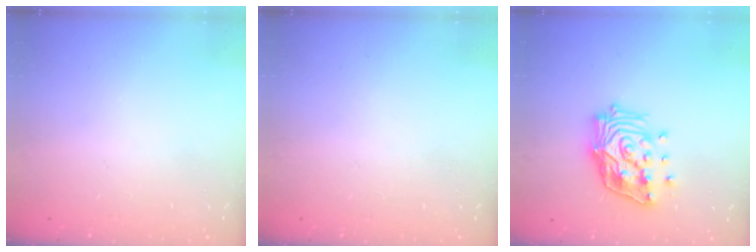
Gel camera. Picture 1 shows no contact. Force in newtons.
{"total": 0.0}
{"total": 16.6, "press": 16.4, "slide": 2.7}